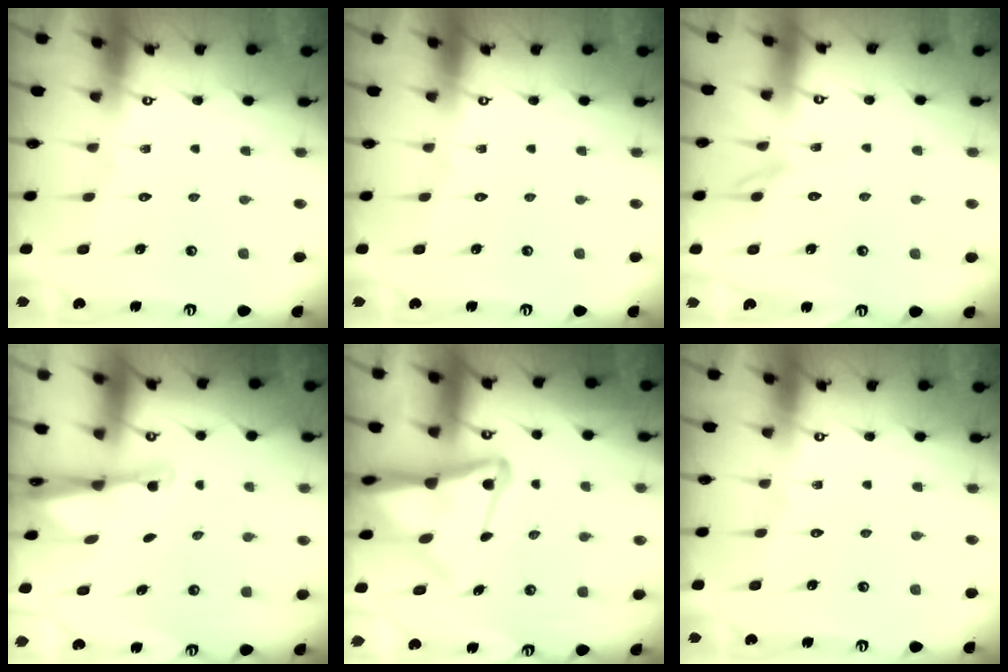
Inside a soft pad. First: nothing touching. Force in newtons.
{"total": 0.0}
{"total": 2.5, "press": 2.5, "slide": 0.3}
{"total": 1.8, "press": 1.8, "slide": 0.4}
{"total": 12.5, "press": 12.4, "slide": 1.2}
{"total": 0.0}